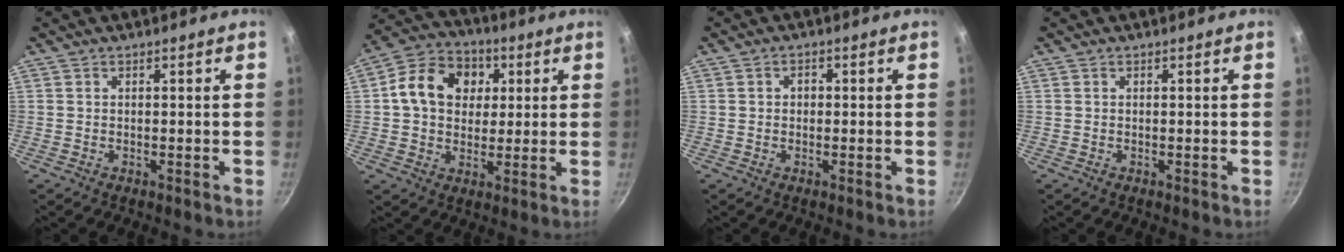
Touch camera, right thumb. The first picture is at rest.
{"total": 13.6, "force": [2.9, 10.9, 7.6], "torque": [-0.109, 0.015, 0.032]}
{"total": 1.5, "force": [0.1, 1.3, 0.9], "torque": [-0.010, 0.004, 0.000]}
{"total": 0.0}